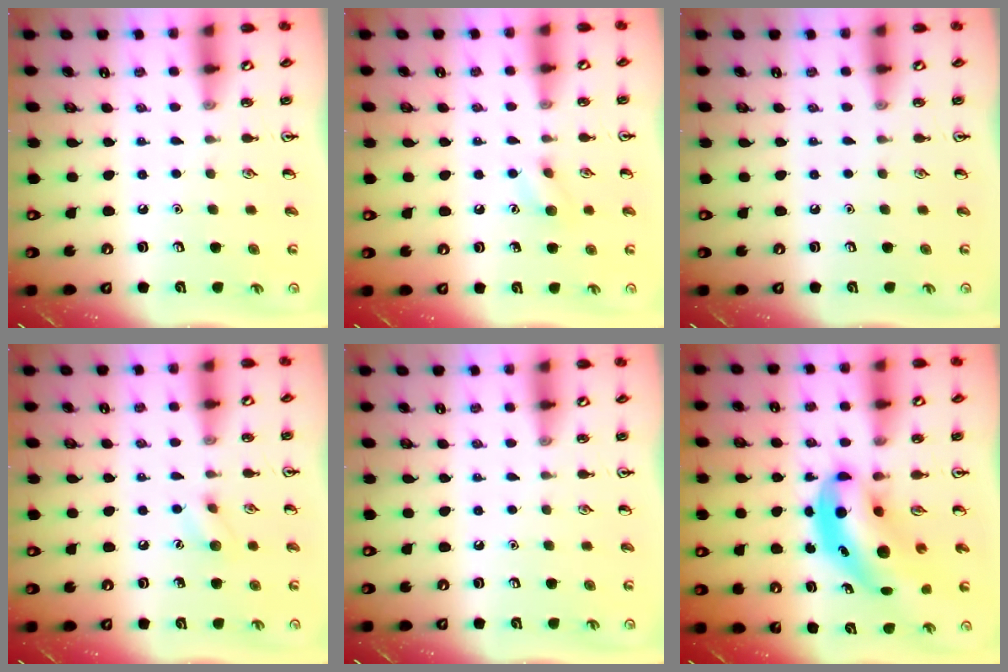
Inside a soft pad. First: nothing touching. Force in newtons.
{"total": 6.4, "press": 6.3, "slide": 1.4}
{"total": 0.0}
{"total": 7.0, "press": 6.8, "slide": 1.7}
{"total": 0.0}
{"total": 7.7, "press": 7.6, "slide": 1.4}